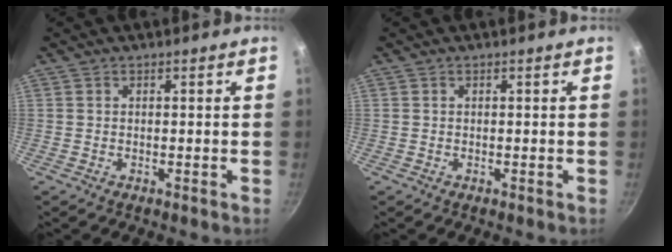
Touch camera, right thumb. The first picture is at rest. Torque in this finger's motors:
{"motor_torque": [-0.13, 0.14, -0.13, -0.05, 0.03]}